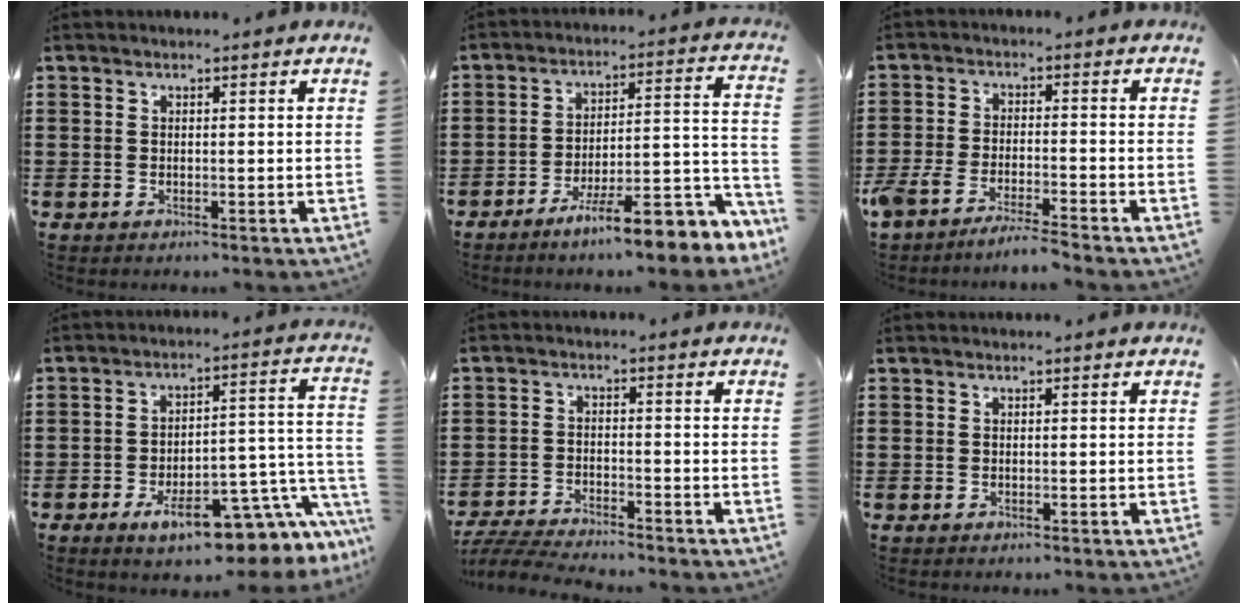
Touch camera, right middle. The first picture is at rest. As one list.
[{"total": 10.6, "force": [-7.9, 1.5, 7.0], "torque": [-0.089, 0.014, -0.142]}, {"total": 4.8, "force": [-4.6, -0.1, 1.5], "torque": [-0.047, -0.014, -0.096]}, {"total": 11.5, "force": [-7.1, 3.7, 8.3], "torque": [-0.106, -0.001, -0.126]}, {"total": 4.8, "force": [-4.6, 0.1, 1.1], "torque": [-0.039, -0.010, -0.097]}, {"total": 0.0}]